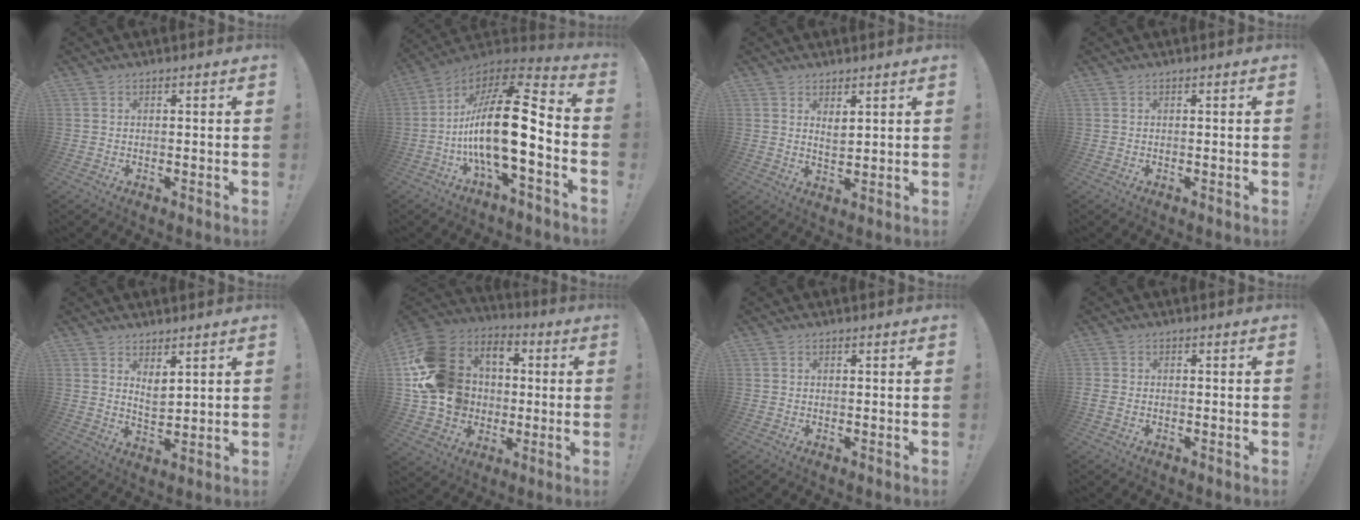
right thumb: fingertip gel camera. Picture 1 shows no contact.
{"total": 23.0, "force": [-4.3, 6.7, 21.5], "torque": [-0.400, 0.010, -0.077]}
{"total": 3.7, "force": [2.4, 1.7, 2.2], "torque": [-0.027, -0.015, 0.041]}
{"total": 0.0}
{"total": 4.9, "force": [3.6, 2.2, 2.4], "torque": [-0.039, -0.024, 0.065]}
{"total": 20.5, "force": [1.6, 17.7, 10.2], "torque": [-0.193, 0.002, 0.061]}
{"total": 0.0}
{"total": 1.5, "force": [-0.6, 1.0, 0.8], "torque": [-0.021, 0.007, -0.009]}